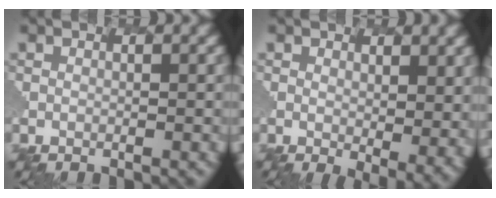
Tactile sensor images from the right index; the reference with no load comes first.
{"total": 3.4, "force": [0.0, 1.2, 3.2], "torque": [-0.052, -0.014, 0.006]}